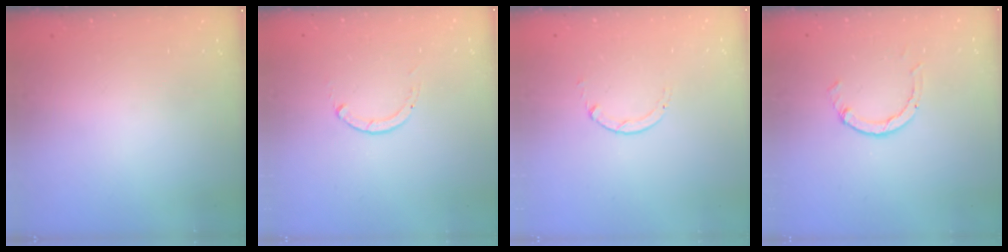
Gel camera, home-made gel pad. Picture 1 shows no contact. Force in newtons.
{"total": 0.0}
{"total": 0.7, "press": 0.7, "slide": 0.1}
{"total": 2.6, "press": 2.5, "slide": 0.3}